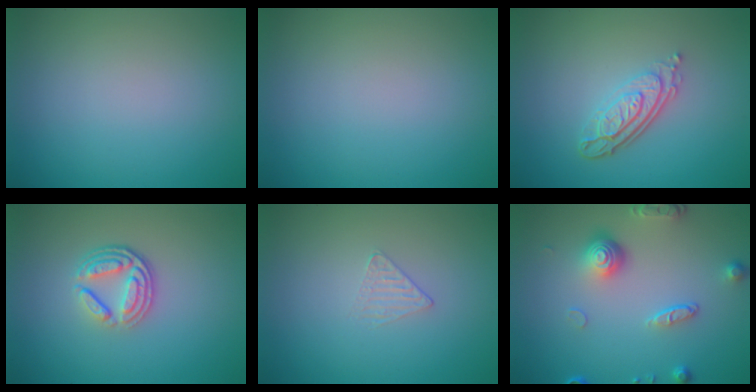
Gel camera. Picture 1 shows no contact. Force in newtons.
{"total": 0.0}
{"total": 4.1, "press": 2.9, "slide": 2.9}
{"total": 3.9, "press": 2.8, "slide": 2.7}
{"total": 1.0, "press": 0.3, "slide": 0.9}
{"total": 4.4, "press": 3.2, "slide": 3.1}